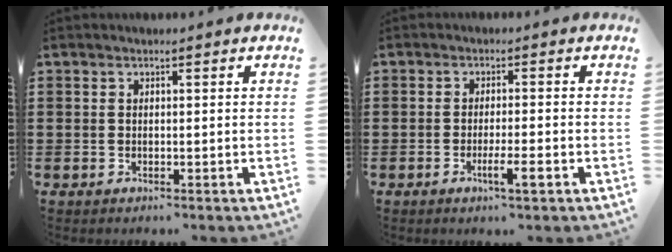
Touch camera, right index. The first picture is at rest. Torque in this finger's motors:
{"motor_torque": [0.82, -0.06, 0.31, 0.08]}